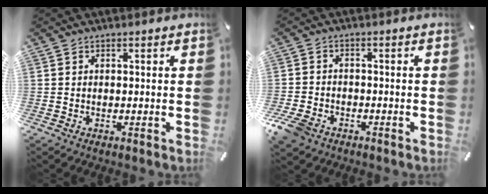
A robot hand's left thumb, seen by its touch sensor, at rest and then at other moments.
{"total": 5.4, "force": [-3.6, 3.4, 2.1], "torque": [-0.065, 0.010, -0.073]}